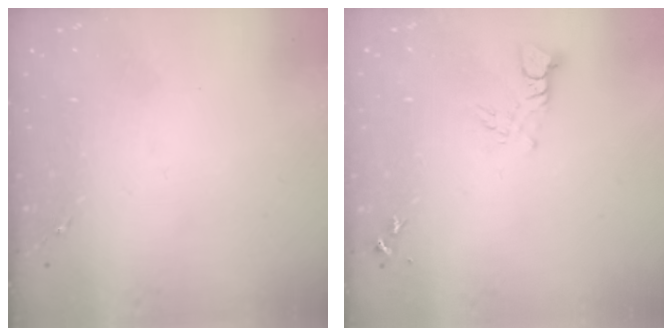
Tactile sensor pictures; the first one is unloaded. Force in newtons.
{"total": 3.7, "press": 3.7, "slide": 0.4}